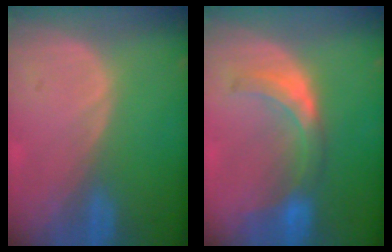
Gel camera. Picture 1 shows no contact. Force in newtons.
{"total": 6.3, "press": 6.3, "slide": 0.1}